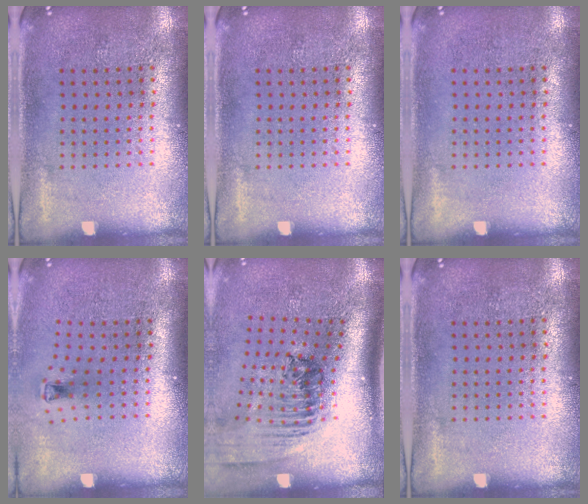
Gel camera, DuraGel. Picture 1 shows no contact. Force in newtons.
{"total": 0.0}
{"total": 0.0}
{"total": 0.7, "press": 0.3, "slide": 0.7}
{"total": 2.4, "press": 1.7, "slide": 1.7}
{"total": 0.0}